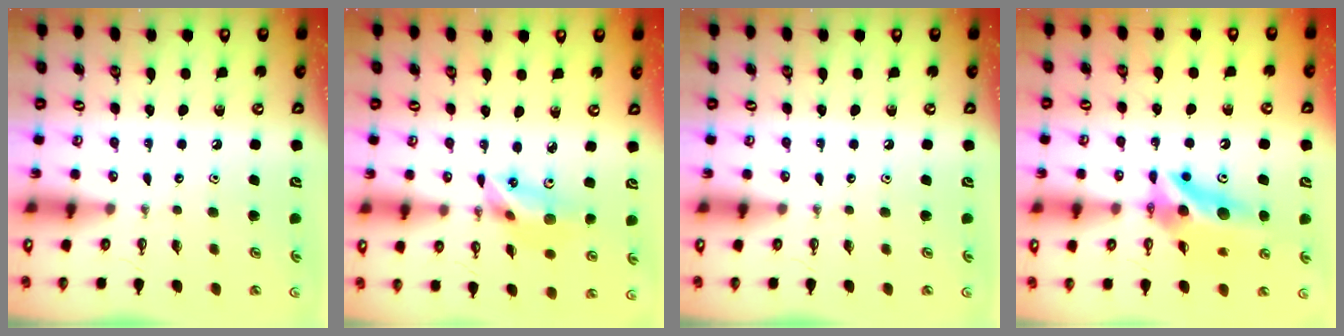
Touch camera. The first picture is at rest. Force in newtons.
{"total": 11.5, "press": 11.1, "slide": 2.9}
{"total": 0.0}
{"total": 11.8, "press": 11.8, "slide": 1.2}